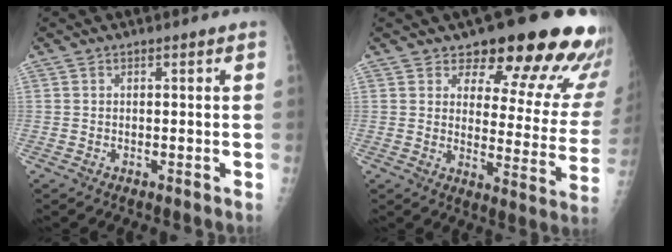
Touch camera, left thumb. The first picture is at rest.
{"total": 20.5, "force": [16.1, 7.5, 10.2], "torque": [-0.077, -0.098, 0.188]}